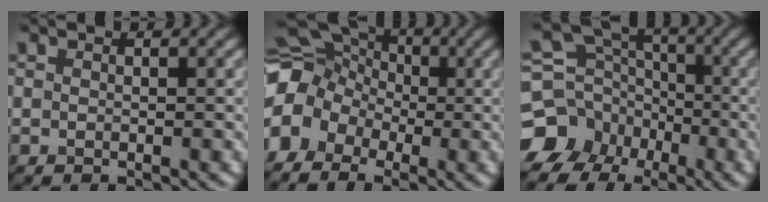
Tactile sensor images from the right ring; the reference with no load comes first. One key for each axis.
{"total": 9.8, "fx": -2.0, "fy": 8.1, "fz": 5.0, "tx": -0.103, "ty": 0.007, "tz": -0.074}
{"total": 10.4, "fx": -5.6, "fy": 8.4, "fz": 2.4, "tx": -0.059, "ty": -0.018, "tz": -0.108}